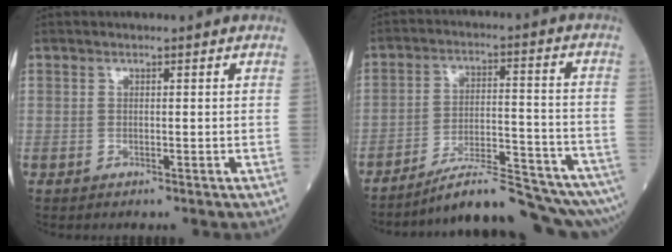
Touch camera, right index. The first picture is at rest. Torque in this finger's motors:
{"motor_torque": [0.15, -0.79, 0.42, 0.04]}